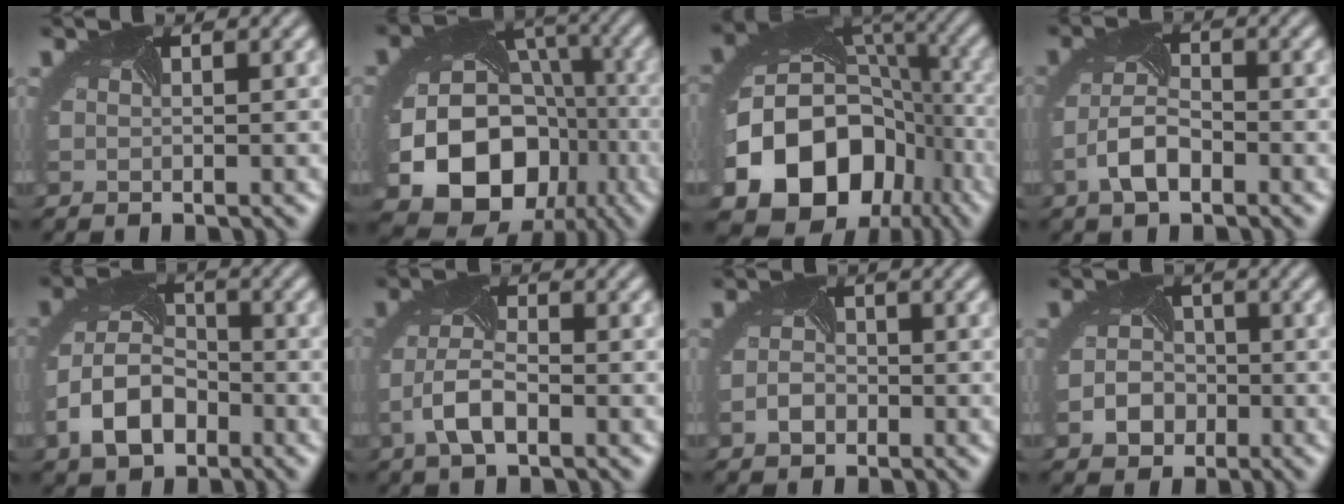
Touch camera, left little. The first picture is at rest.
{"total": 19.5, "force": [-6.2, 16.0, 9.2], "torque": [-0.183, -0.058, -0.090]}
{"total": 16.4, "force": [-5.4, 12.7, 8.8], "torque": [-0.183, -0.046, -0.072]}
{"total": 3.7, "force": [-1.8, 1.8, 2.7], "torque": [-0.062, -0.001, -0.040]}
{"total": 6.0, "force": [-2.8, 4.0, 3.5], "torque": [-0.077, -0.005, -0.055]}
{"total": 3.8, "force": [-1.6, 1.6, 3.0], "torque": [-0.073, -0.001, -0.036]}
{"total": 1.8, "force": [-0.9, 1.3, 0.8], "torque": [-0.017, -0.004, -0.020]}
{"total": 3.3, "force": [-1.4, 2.7, 1.3], "torque": [-0.016, -0.002, -0.027]}